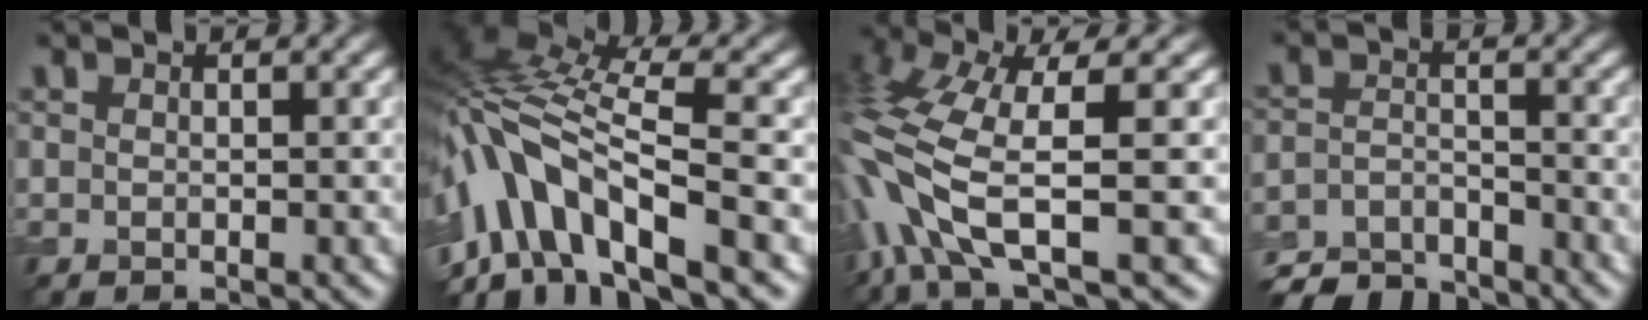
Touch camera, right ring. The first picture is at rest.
{"total": 11.9, "force": [-4.3, 4.4, 10.2], "torque": [-0.191, 0.016, -0.084]}
{"total": 10.6, "force": [-2.6, 3.8, 9.6], "torque": [-0.222, 0.000, -0.056]}
{"total": 5.5, "force": [-5.1, 1.6, 1.4], "torque": [-0.023, -0.009, -0.103]}